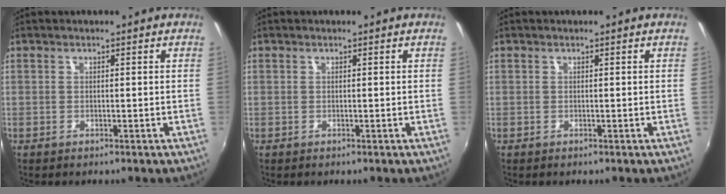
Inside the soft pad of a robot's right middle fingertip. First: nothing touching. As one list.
[{"total": 0.0}, {"total": 0.0}]